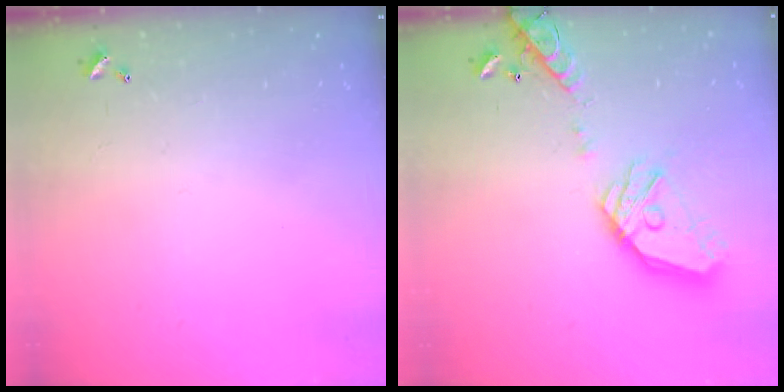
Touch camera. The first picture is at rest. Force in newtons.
{"total": 19.0, "press": 18.9, "slide": 2.0}